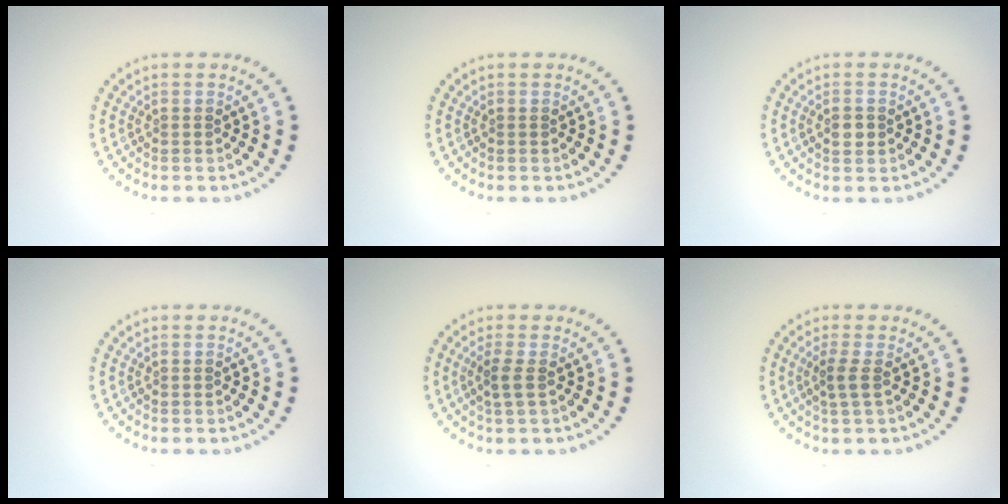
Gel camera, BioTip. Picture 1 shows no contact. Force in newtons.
{"total": 0.0}
{"total": 1.3, "press": 1.3, "slide": 0.2}
{"total": 0.0}
{"total": 1.5, "press": 1.3, "slide": 0.8}
{"total": 1.6, "press": 1.3, "slide": 1.0}